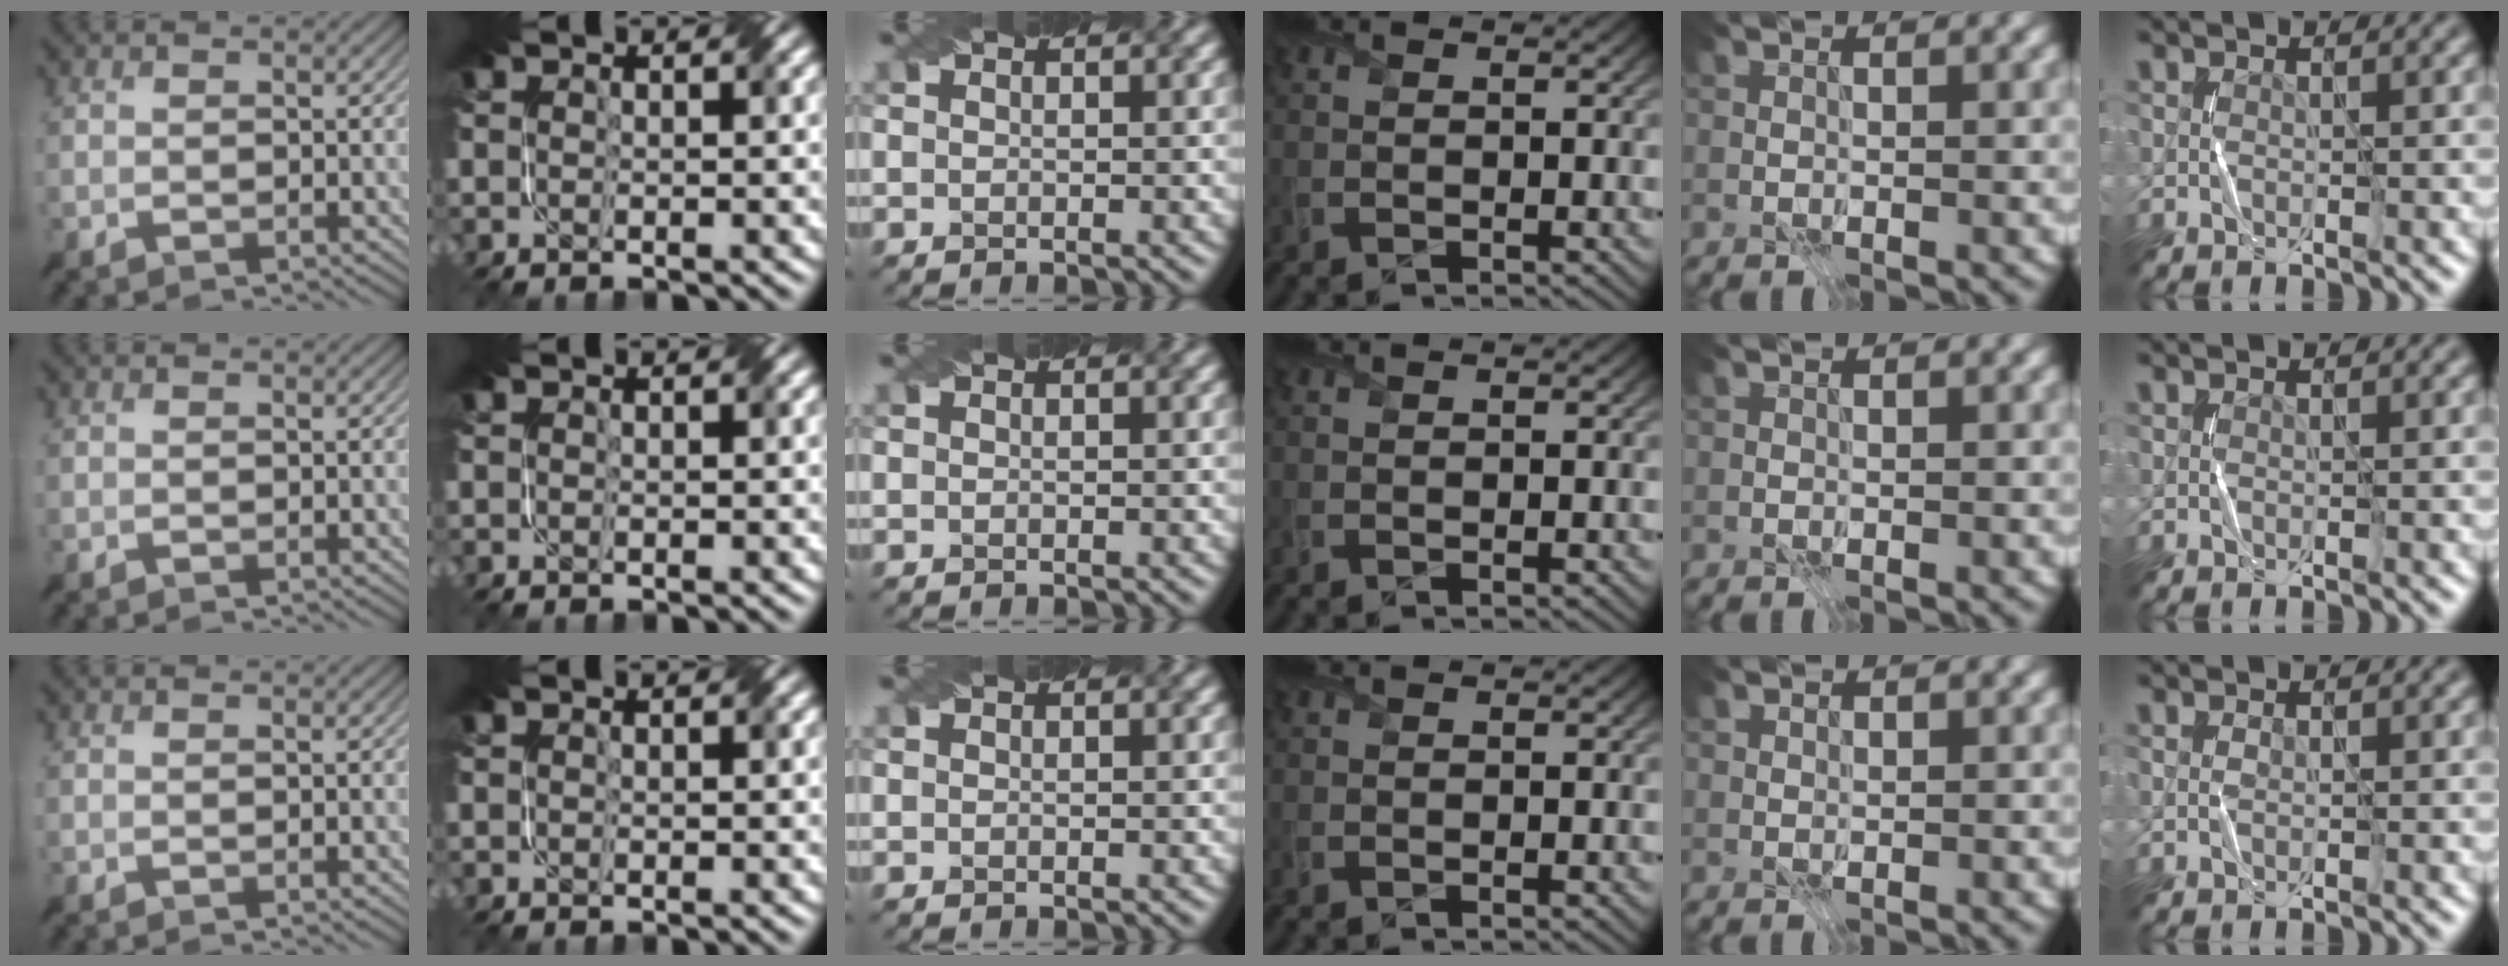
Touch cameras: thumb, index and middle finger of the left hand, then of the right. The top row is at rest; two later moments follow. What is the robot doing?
{"motion": "fold", "object": "file"}